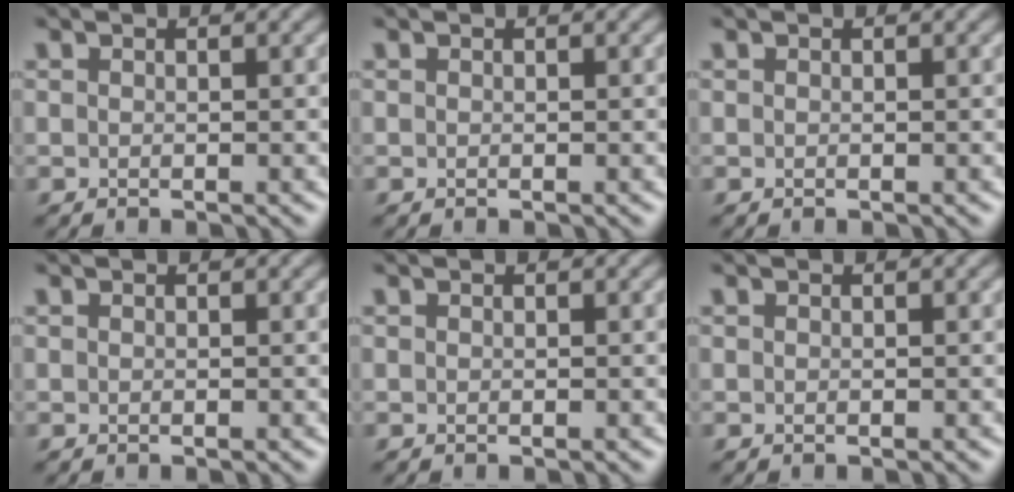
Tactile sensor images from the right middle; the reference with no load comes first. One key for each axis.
{"total": 0.0}
{"total": 0.0}
{"total": 0.0}
{"total": 0.0}
{"total": 0.0}